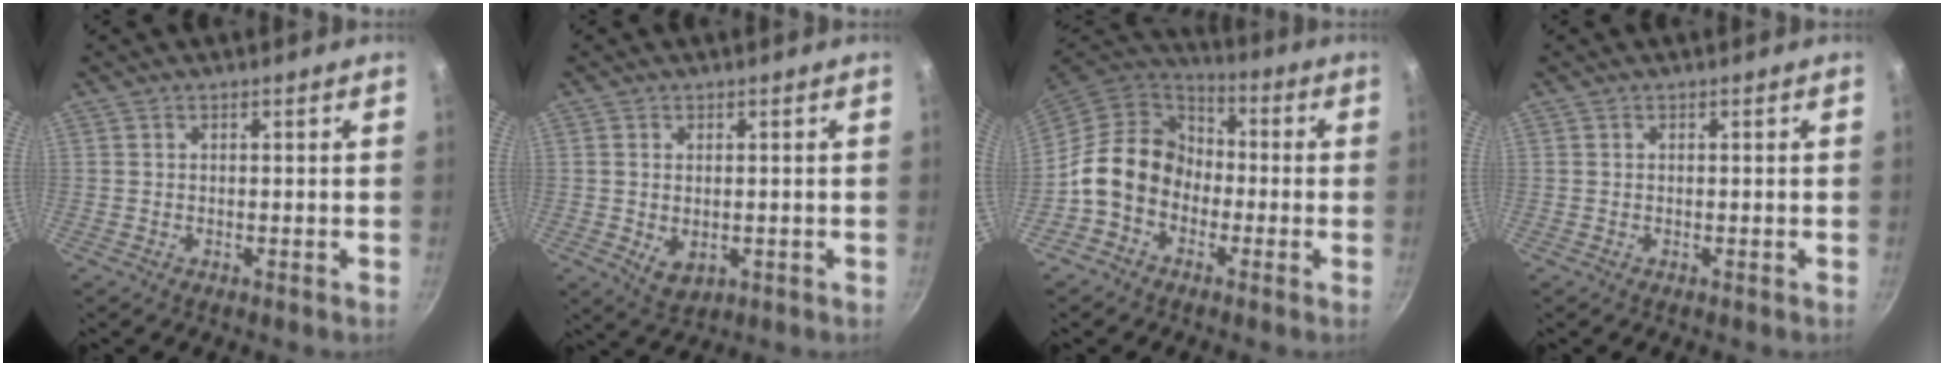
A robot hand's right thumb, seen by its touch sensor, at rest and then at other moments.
{"total": 4.6, "force": [-0.4, 3.1, 3.4], "torque": [-0.055, -0.013, 0.001]}
{"total": 13.6, "force": [-2.7, 11.2, 7.4], "torque": [-0.090, 0.045, -0.068]}
{"total": 0.0}